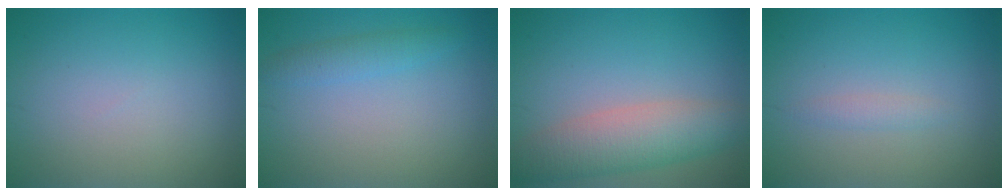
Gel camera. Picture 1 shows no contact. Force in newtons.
{"total": 1.7, "press": 1.7, "slide": 0.0}
{"total": 5.4, "press": 5.4, "slide": 0.1}
{"total": 0.9, "press": 0.9, "slide": 0.0}